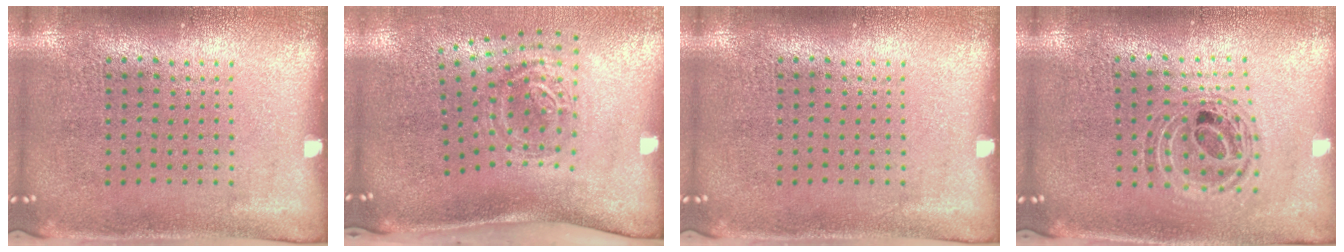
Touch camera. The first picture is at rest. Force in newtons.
{"total": 1.8, "press": 1.2, "slide": 1.3}
{"total": 0.0}
{"total": 0.8, "press": 0.8, "slide": 0.2}